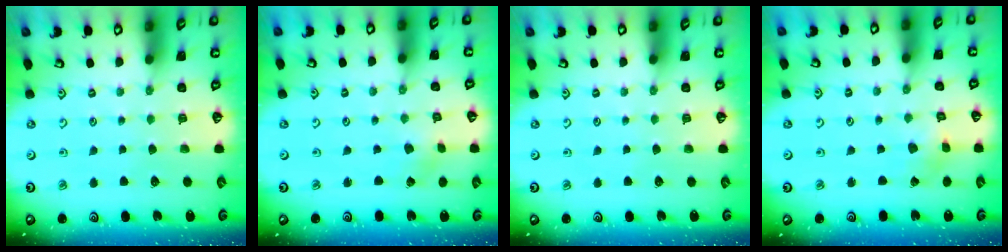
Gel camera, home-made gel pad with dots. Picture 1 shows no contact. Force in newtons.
{"total": 0.6, "press": 0.6, "slide": 0.2}
{"total": 0.0}
{"total": 1.6, "press": 1.6, "slide": 0.0}